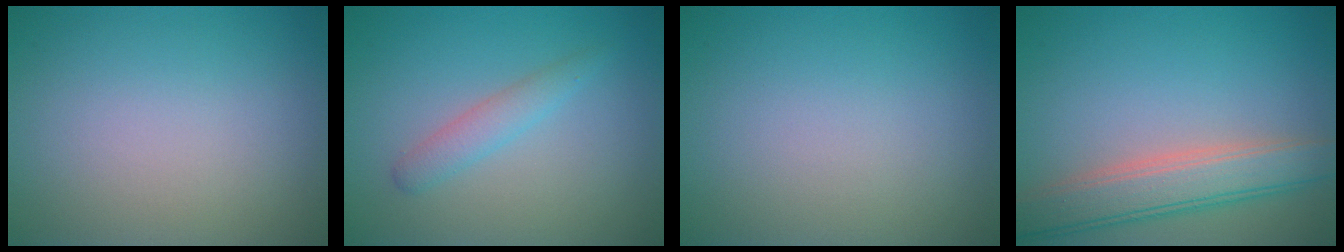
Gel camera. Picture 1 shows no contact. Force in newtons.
{"total": 1.9, "press": 1.9, "slide": 0.1}
{"total": 0.0}
{"total": 5.1, "press": 5.1, "slide": 0.3}